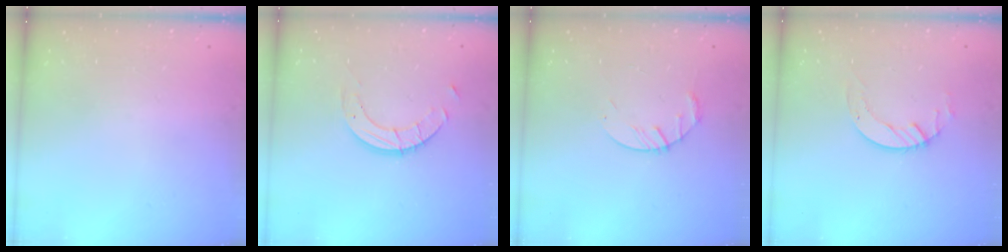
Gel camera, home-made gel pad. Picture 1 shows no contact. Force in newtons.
{"total": 5.1, "press": 5.1, "slide": 0.3}
{"total": 3.6, "press": 3.6, "slide": 0.6}
{"total": 4.2, "press": 4.1, "slide": 0.5}